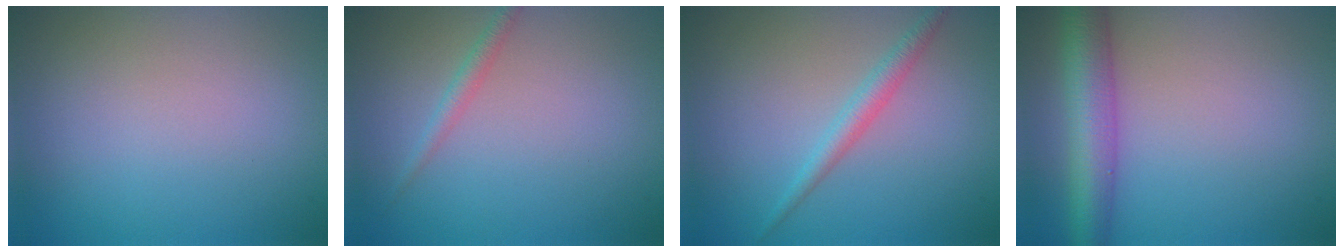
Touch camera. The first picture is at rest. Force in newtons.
{"total": 1.3, "press": 1.3, "slide": 0.0}
{"total": 1.9, "press": 1.9, "slide": 0.0}
{"total": 5.5, "press": 5.5, "slide": 0.1}